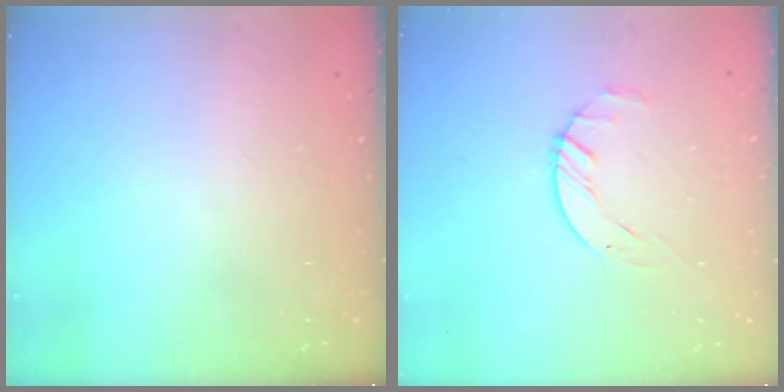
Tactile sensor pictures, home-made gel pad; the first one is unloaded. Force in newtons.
{"total": 1.5, "press": 1.5, "slide": 0.2}